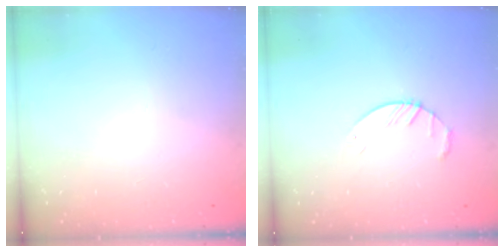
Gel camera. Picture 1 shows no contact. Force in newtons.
{"total": 4.3, "press": 4.2, "slide": 0.6}